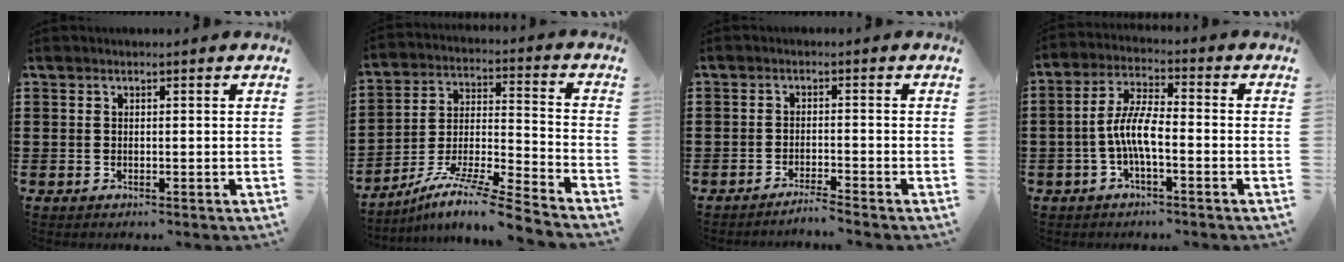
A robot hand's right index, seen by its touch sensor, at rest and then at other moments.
{"total": 9.7, "force": [-8.2, -0.1, 5.2], "torque": [-0.097, 0.001, -0.167]}
{"total": 2.0, "force": [-1.8, -0.4, 0.5], "torque": [-0.009, 0.002, -0.037]}
{"total": 6.7, "force": [-2.0, 1.7, 6.2], "torque": [-0.140, -0.009, -0.045]}